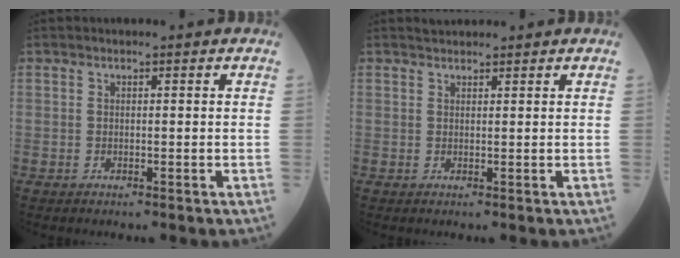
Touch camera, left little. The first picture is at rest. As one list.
[{"total": 1.3, "force": [1.3, 0.3, 0.1], "torque": [-0.009, 0.013, 0.025]}]